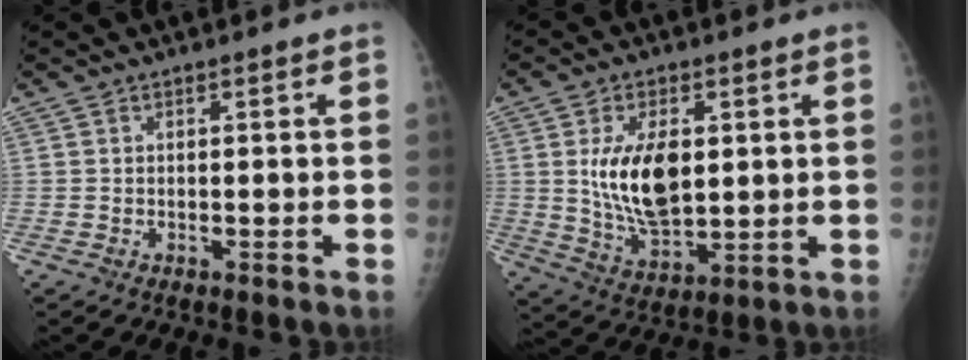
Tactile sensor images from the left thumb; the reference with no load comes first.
{"total": 13.0, "force": [2.1, 7.0, 10.7], "torque": [-0.175, -0.019, 0.049]}